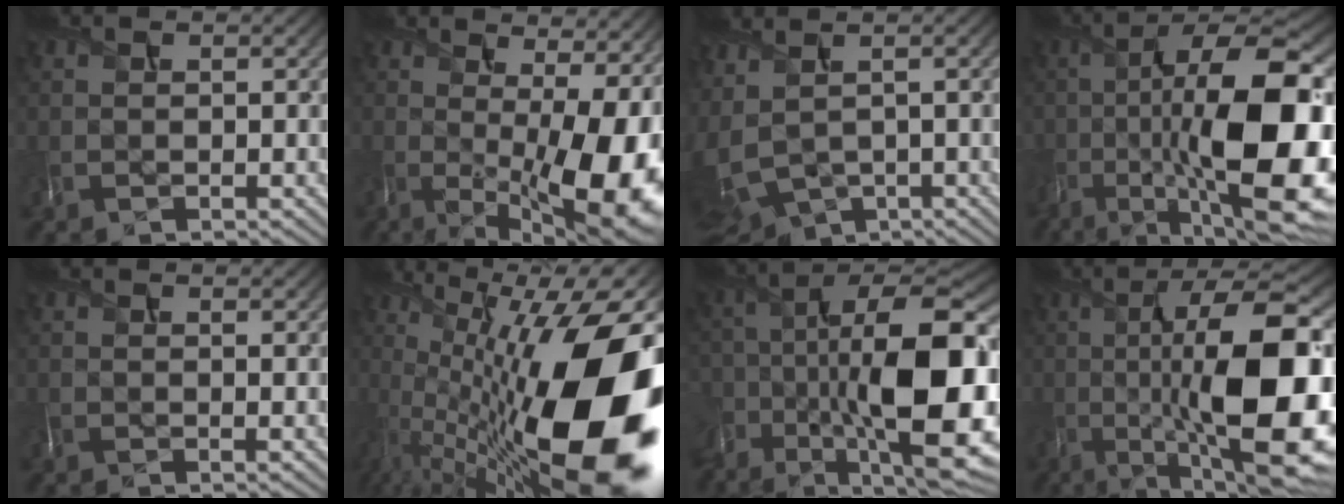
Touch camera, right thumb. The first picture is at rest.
{"total": 16.5, "force": [-1.1, 6.3, 15.2], "torque": [-0.184, -0.014, -0.001]}
{"total": 7.4, "force": [0.5, 4.5, 5.9], "torque": [-0.165, -0.022, 0.043]}
{"total": 20.4, "force": [-4.3, 7.1, 18.6], "torque": [-0.285, -0.004, -0.068]}
{"total": 1.3, "force": [0.4, 0.2, 1.2], "torque": [-0.024, 0.000, 0.008]}
{"total": 21.8, "force": [-1.4, 8.6, 19.9], "torque": [-0.301, 0.011, -0.042]}
{"total": 19.4, "force": [-5.3, 8.1, 16.9], "torque": [-0.271, -0.026, -0.078]}
{"total": 19.3, "force": [-2.1, 6.2, 18.2], "torque": [-0.279, 0.012, -0.025]}